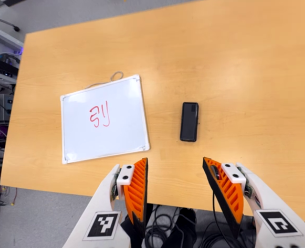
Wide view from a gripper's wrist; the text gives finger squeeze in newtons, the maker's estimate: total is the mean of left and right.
{"total": 0.0}